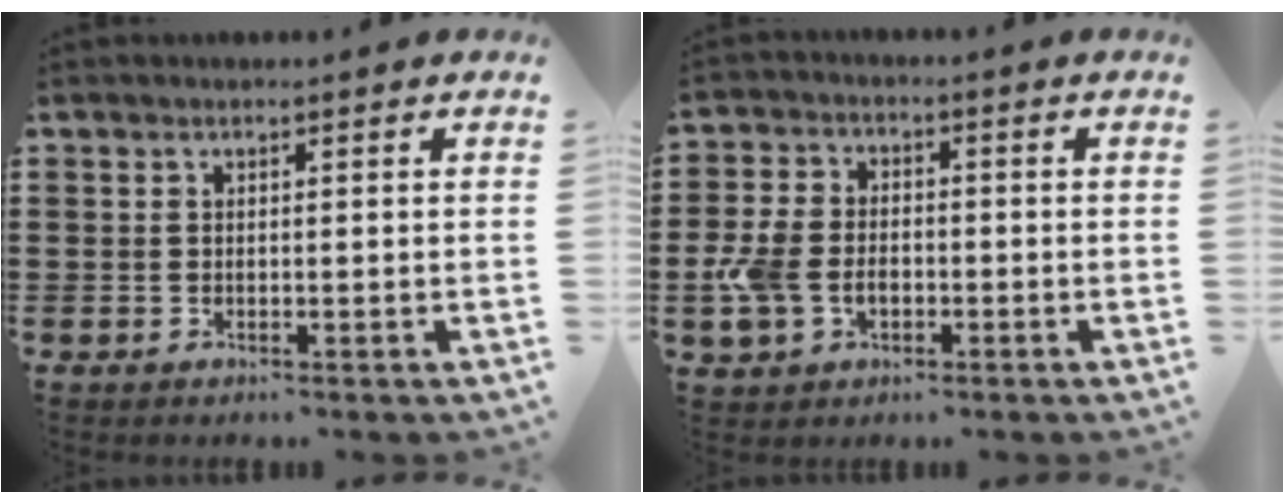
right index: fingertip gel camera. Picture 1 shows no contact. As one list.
[{"total": 5.9, "force": [-1.8, 4.1, 3.8], "torque": [-0.105, -0.002, -0.041]}]